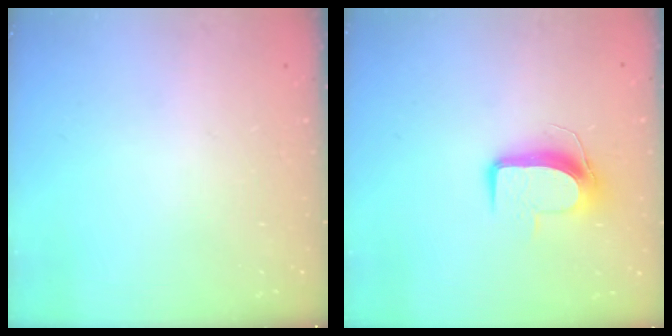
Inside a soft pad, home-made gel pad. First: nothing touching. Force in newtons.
{"total": 9.8, "press": 9.8, "slide": 0.3}